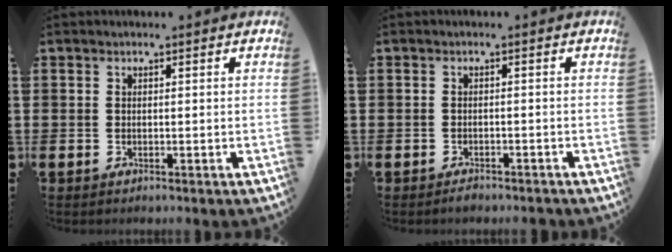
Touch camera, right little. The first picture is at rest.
{"total": 0.9, "force": [-0.9, 0.2, 0.1], "torque": [0.003, -0.004, -0.020]}